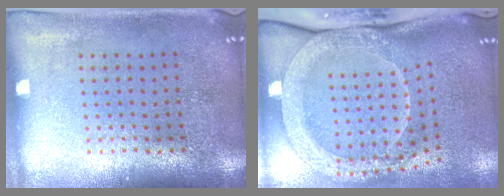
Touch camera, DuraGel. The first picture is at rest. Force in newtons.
{"total": 2.7, "press": 2.3, "slide": 1.5}